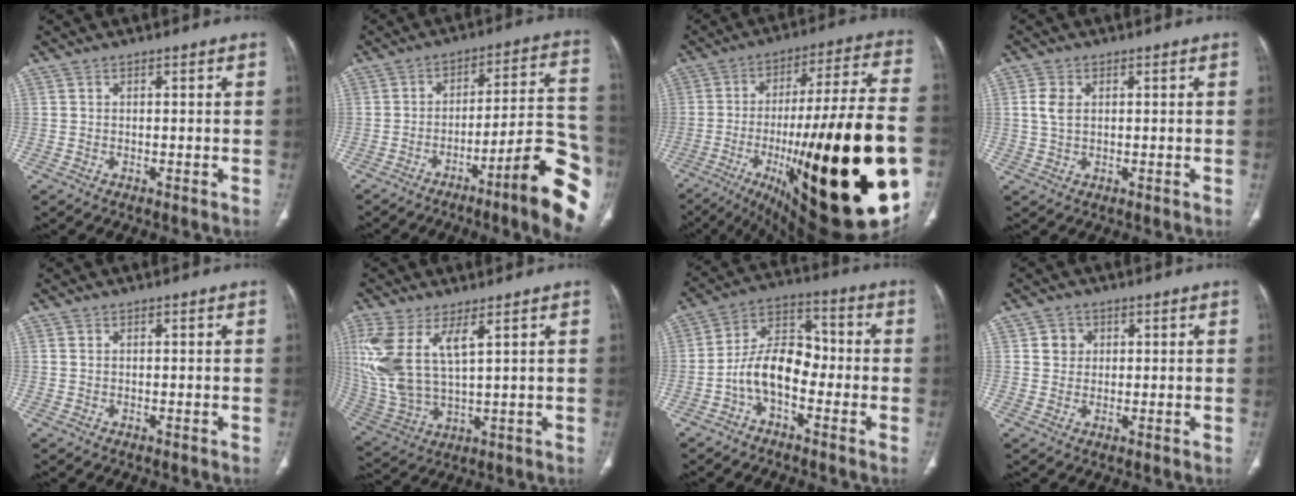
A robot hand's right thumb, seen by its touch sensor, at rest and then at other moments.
{"total": 18.8, "force": [-8.9, 2.8, 16.3], "torque": [-0.174, 0.066, -0.122]}
{"total": 41.1, "force": [-10.3, 10.3, 38.4], "torque": [-0.521, 0.026, -0.147]}
{"total": 3.7, "force": [0.8, 2.4, 2.7], "torque": [-0.060, 0.005, 0.017]}
{"total": 0.7, "force": [0.2, 0.4, 0.5], "torque": [-0.014, 0.004, 0.006]}
{"total": 14.4, "force": [5.5, 6.0, 12.0], "torque": [-0.281, -0.017, 0.125]}
{"total": 10.6, "force": [-3.0, 6.2, 8.0], "torque": [-0.128, 0.042, -0.065]}
{"total": 3.2, "force": [1.0, 2.9, 0.9], "torque": [0.002, -0.002, 0.014]}